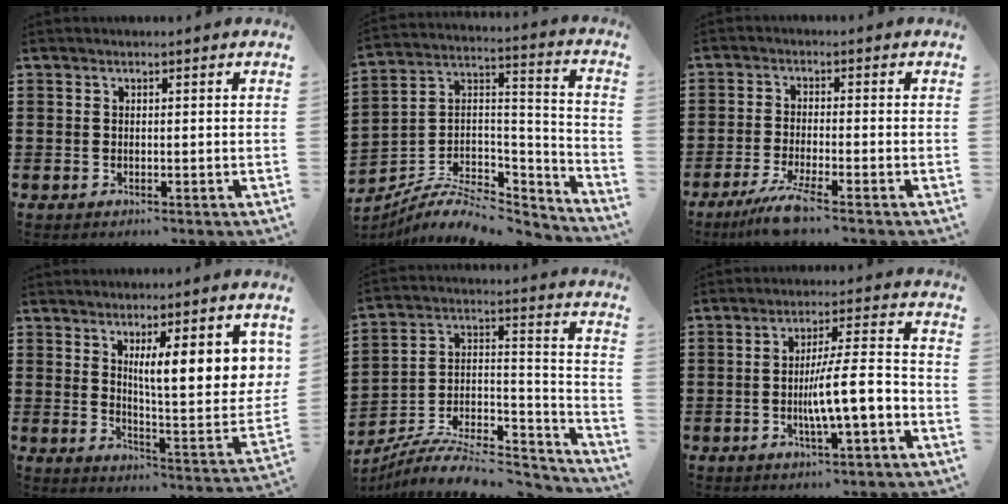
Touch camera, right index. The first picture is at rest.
{"total": 7.6, "force": [-5.6, 3.6, 3.6], "torque": [-0.067, 0.007, -0.105]}
{"total": 5.2, "force": [-3.8, -0.2, 3.5], "torque": [-0.083, -0.022, -0.073]}
{"total": 9.6, "force": [4.3, 2.0, 8.4], "torque": [-0.136, -0.022, 0.065]}
{"total": 8.9, "force": [-7.5, 2.8, 3.9], "torque": [-0.058, 0.015, -0.143]}
{"total": 8.9, "force": [-2.9, 1.5, 8.3], "torque": [-0.146, 0.004, -0.053]}